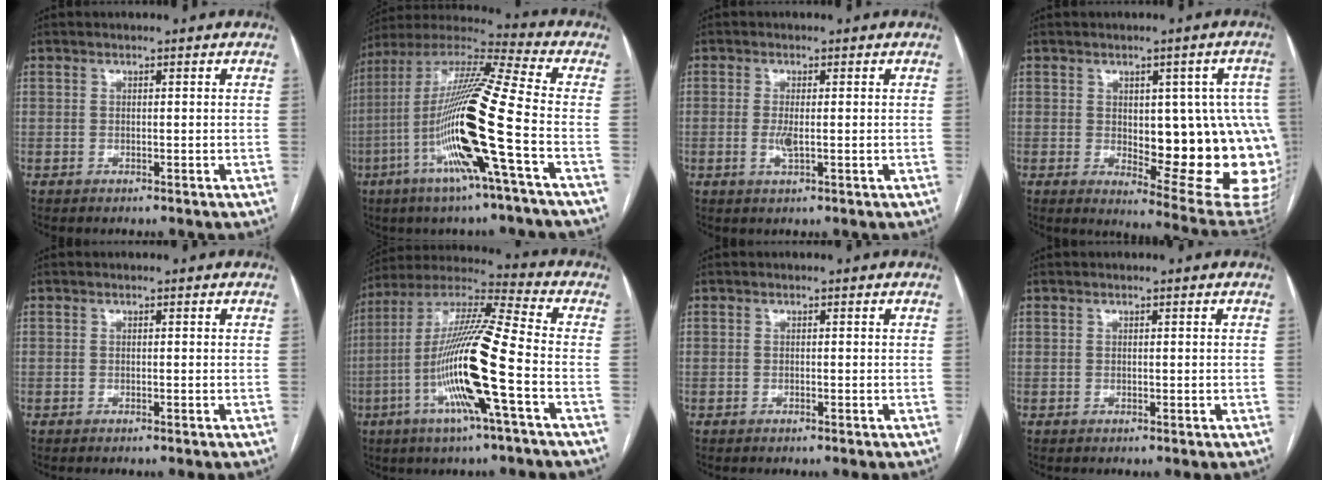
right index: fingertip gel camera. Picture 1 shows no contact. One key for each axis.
{"total": 19.8, "fx": -5.8, "fy": -0.6, "fz": 18.9, "tx": -0.382, "ty": -0.013, "tz": -0.123}
{"total": 2.5, "fx": -0.3, "fy": 0.6, "fz": 2.4, "tx": -0.050, "ty": -0.004, "tz": -0.002}
{"total": 18.1, "fx": -0.7, "fy": 6.5, "fz": 16.9, "tx": -0.145, "ty": 0.013, "tz": 0.013}
{"total": 0.0}
{"total": 17.5, "fx": -5.0, "fy": -0.1, "fz": 16.8, "tx": -0.334, "ty": -0.006, "tz": -0.104}
{"total": 0.0}
{"total": 0.0}